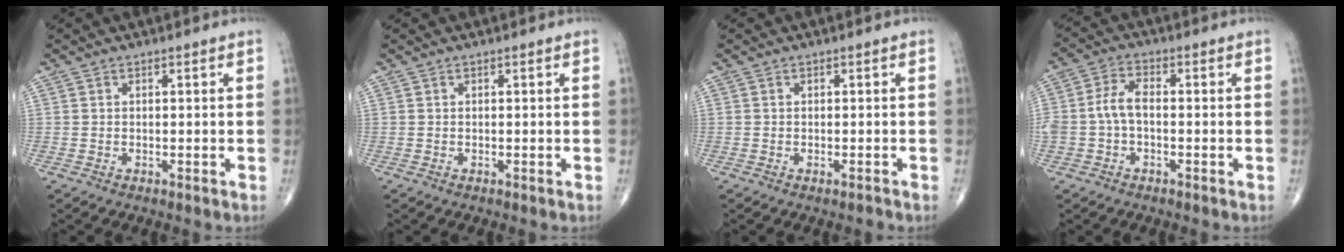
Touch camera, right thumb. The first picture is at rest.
{"total": 0.0}
{"total": 0.6, "force": [-0.5, 0.1, 0.3], "torque": [-0.005, 0.000, -0.008]}
{"total": 5.8, "force": [-0.8, 3.5, 4.5], "torque": [-0.100, 0.022, -0.019]}